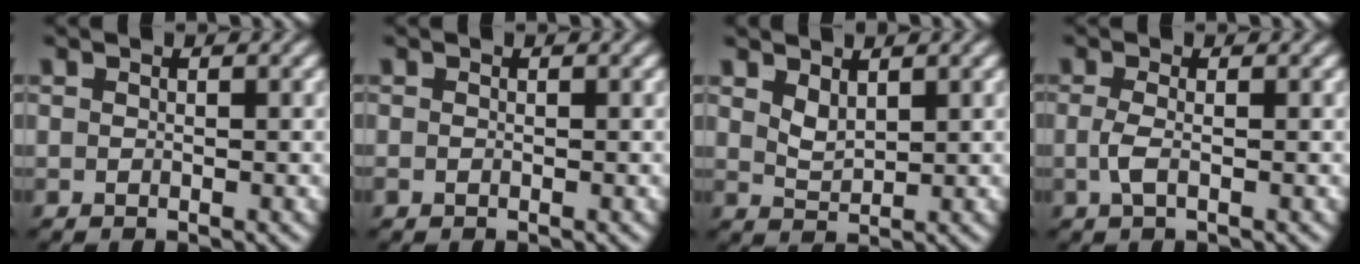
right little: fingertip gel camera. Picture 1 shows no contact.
{"total": 0.5, "force": [-0.5, 0.2, 0.2], "torque": [-0.007, -0.004, -0.006]}
{"total": 1.6, "force": [1.1, 0.3, 1.1], "torque": [-0.020, -0.009, 0.030]}
{"total": 1.4, "force": [-0.6, -0.5, 1.2], "torque": [-0.027, -0.012, -0.003]}